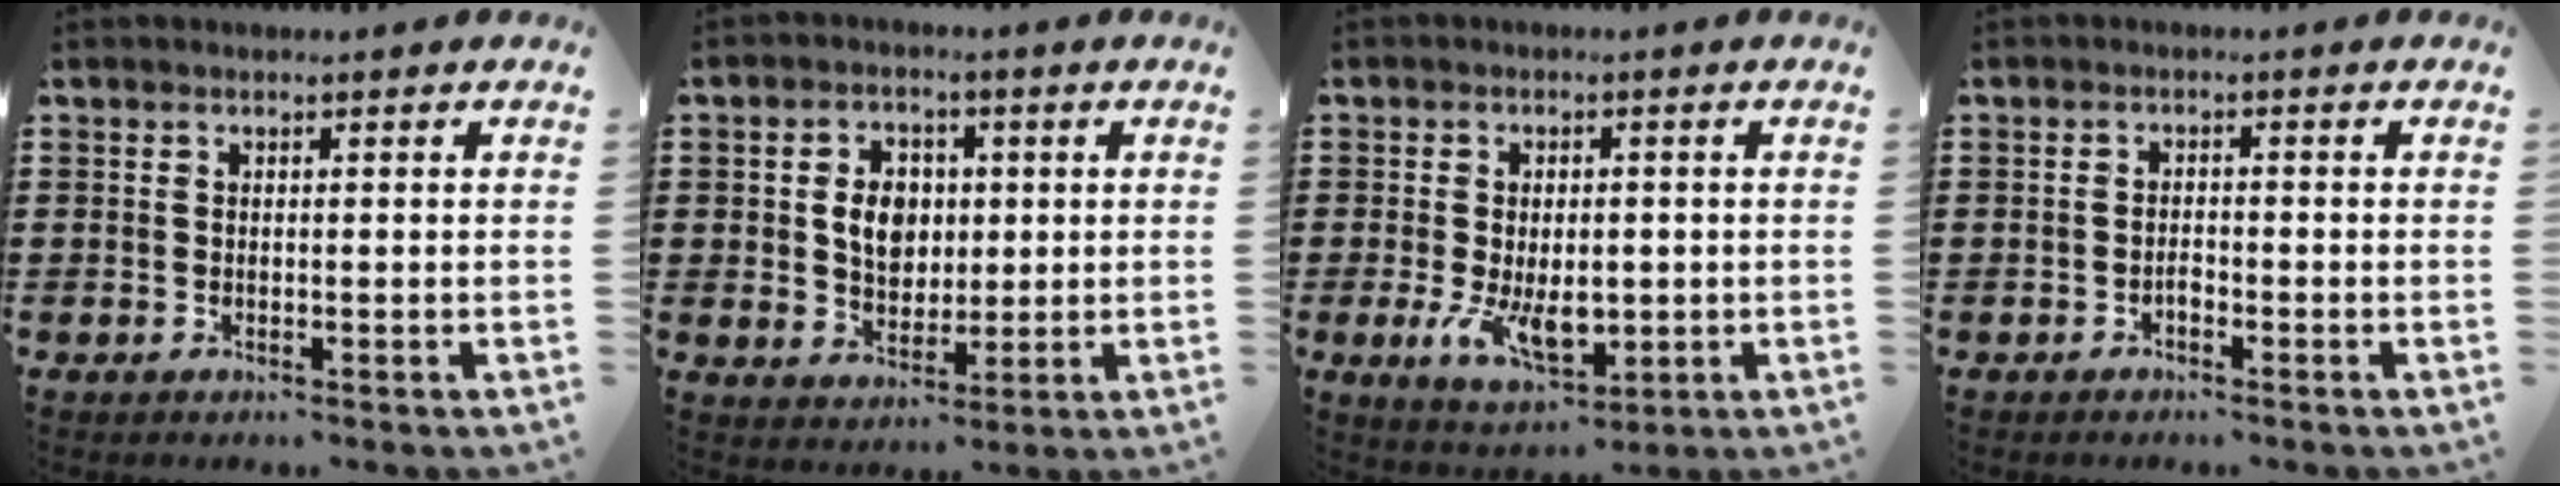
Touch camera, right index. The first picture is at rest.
{"total": 6.2, "force": [0.7, 4.8, 3.8], "torque": [-0.073, 0.010, 0.006]}
{"total": 7.0, "force": [-1.2, 4.1, 5.5], "torque": [-0.108, 0.003, -0.024]}
{"total": 1.3, "force": [-0.8, 0.6, 0.8], "torque": [-0.018, -0.001, -0.016]}